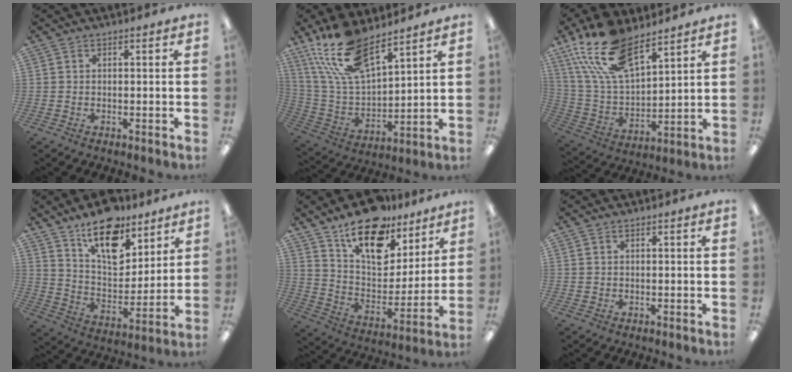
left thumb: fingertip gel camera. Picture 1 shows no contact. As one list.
[{"total": 17.9, "force": [13.1, 6.8, 10.1], "torque": [-0.223, -0.067, 0.237]}, {"total": 19.6, "force": [13.0, 8.8, 11.8], "torque": [-0.255, -0.058, 0.235]}, {"total": 17.0, "force": [12.2, 8.2, 8.5], "torque": [-0.130, -0.076, 0.215]}, {"total": 18.9, "force": [13.1, 9.9, 9.4], "torque": [-0.152, -0.086, 0.232]}, {"total": 0.6, "force": [0.2, 0.5, 0.0], "torque": [0.000, 0.004, 0.003]}]